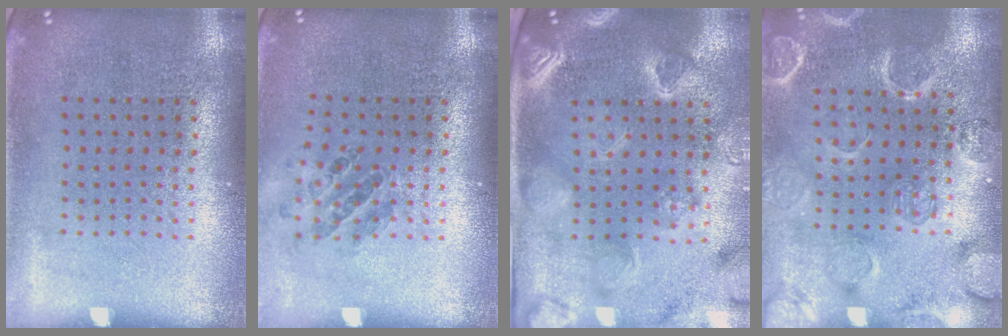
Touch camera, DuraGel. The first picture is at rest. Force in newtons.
{"total": 0.9, "press": 0.9, "slide": 0.1}
{"total": 3.6, "press": 3.1, "slide": 1.8}
{"total": 2.4, "press": 2.4, "slide": 0.4}